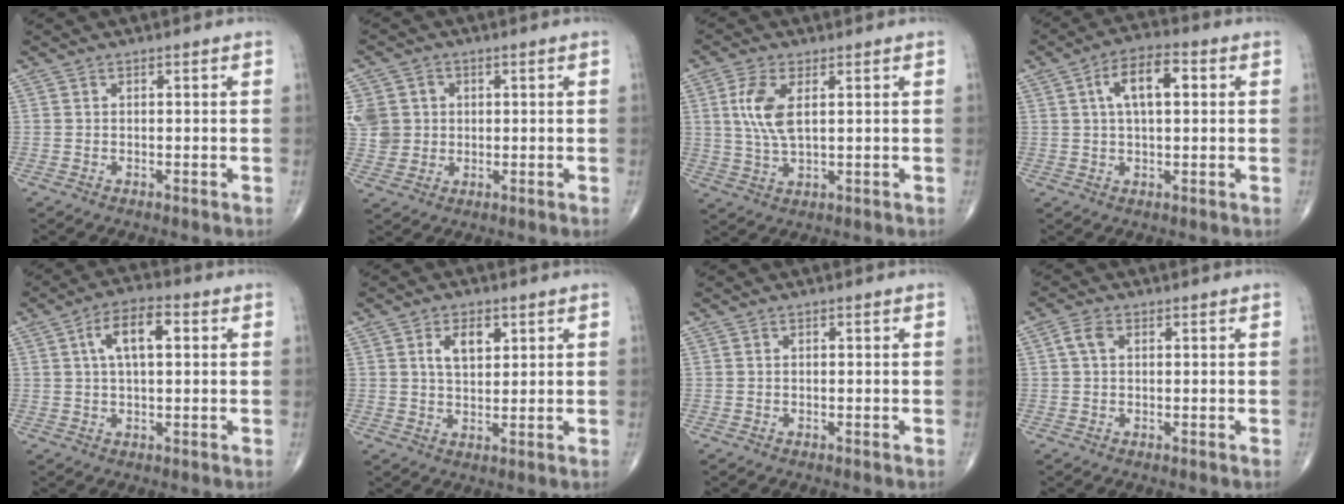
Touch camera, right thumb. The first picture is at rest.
{"total": 7.4, "force": [1.3, 6.8, 2.7], "torque": [-0.033, 0.005, 0.030]}
{"total": 6.3, "force": [1.5, 2.8, 5.5], "torque": [-0.127, -0.003, 0.033]}
{"total": 8.7, "force": [2.1, 4.0, 7.5], "torque": [-0.123, 0.015, 0.029]}
{"total": 8.3, "force": [2.0, 3.7, 7.2], "torque": [-0.123, 0.014, 0.029]}
{"total": 5.6, "force": [2.2, 3.1, 4.1], "torque": [-0.057, -0.011, 0.038]}
{"total": 0.0}
{"total": 2.7, "force": [0.7, 1.7, 2.0], "torque": [-0.043, 0.008, 0.011]}